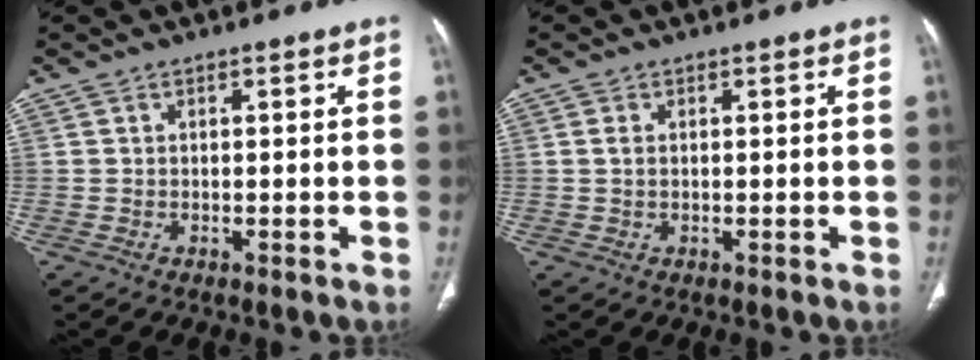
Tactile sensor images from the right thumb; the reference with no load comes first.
{"total": 1.3, "force": [0.2, 0.8, 1.0], "torque": [-0.026, 0.000, 0.004]}